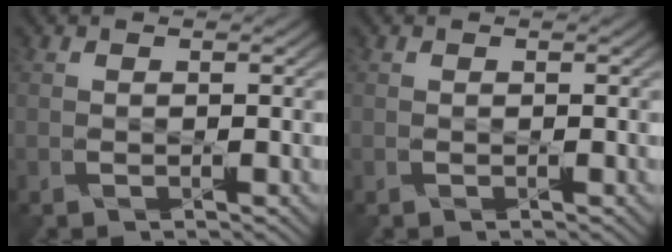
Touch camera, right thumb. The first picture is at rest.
{"total": 0.0}